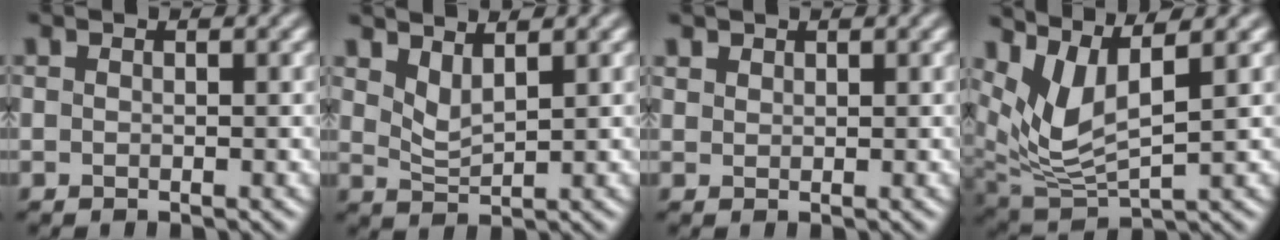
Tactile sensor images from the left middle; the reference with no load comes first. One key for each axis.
{"total": 1.6, "fx": 1.4, "fy": 0.2, "fz": 0.7, "tx": -0.018, "ty": -0.005, "tz": 0.036}
{"total": 0.8, "fx": 0.6, "fy": 0.1, "fz": -0.5, "tx": 0.012, "ty": 0.005, "tz": 0.016}
{"total": 5.3, "fx": 2.8, "fy": 1.9, "fz": 4.2, "tx": -0.104, "ty": 0.000, "tz": 0.062}